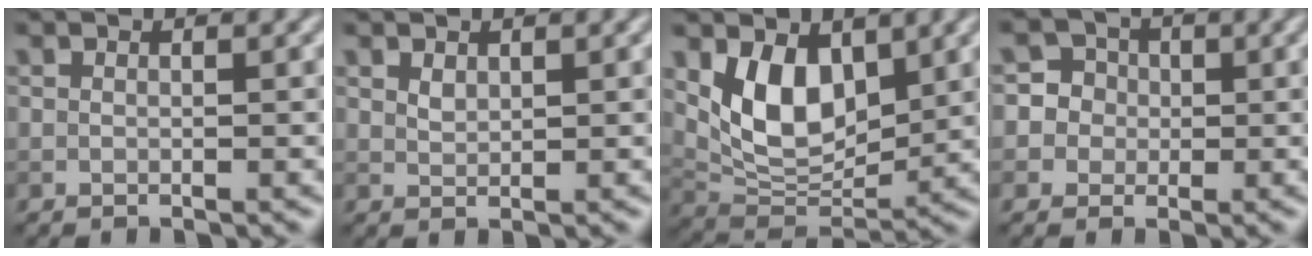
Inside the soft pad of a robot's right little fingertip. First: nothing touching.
{"total": 1.0, "force": [0.6, 0.5, 0.5], "torque": [-0.013, -0.001, 0.016]}
{"total": 6.3, "force": [2.4, 3.8, 4.4], "torque": [-0.085, -0.017, 0.048]}
{"total": 5.8, "force": [0.6, 5.6, 1.3], "torque": [-0.014, 0.039, -0.009]}